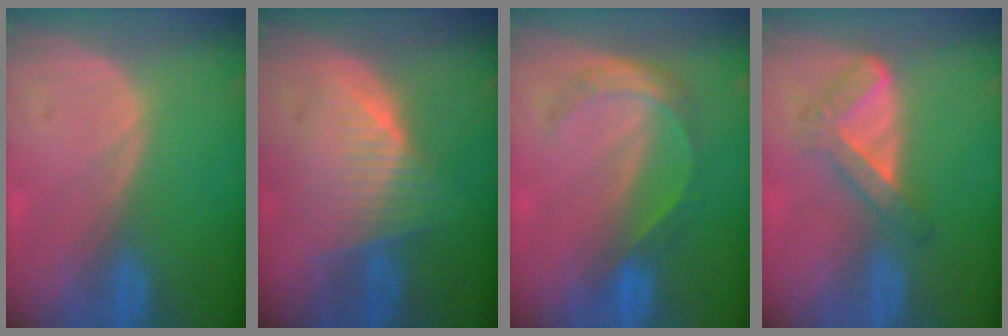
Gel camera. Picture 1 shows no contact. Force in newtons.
{"total": 6.9, "press": 6.3, "slide": 2.7}
{"total": 5.7, "press": 4.8, "slide": 3.0}
{"total": 5.6, "press": 4.7, "slide": 3.0}